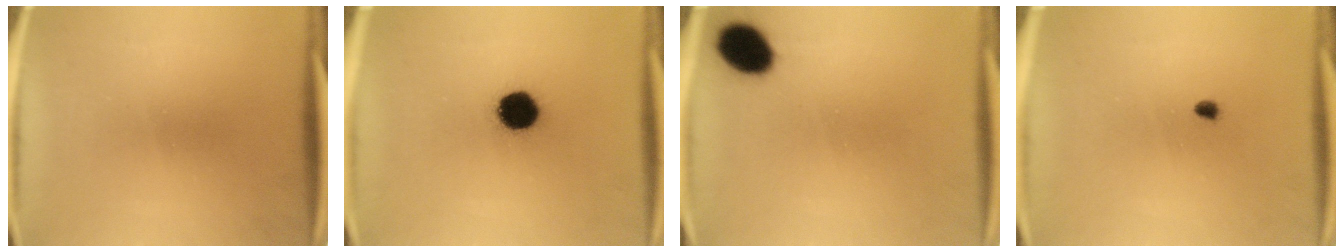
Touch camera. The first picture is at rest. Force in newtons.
{"total": 9.5}
{"total": 8.6}
{"total": 1.3}